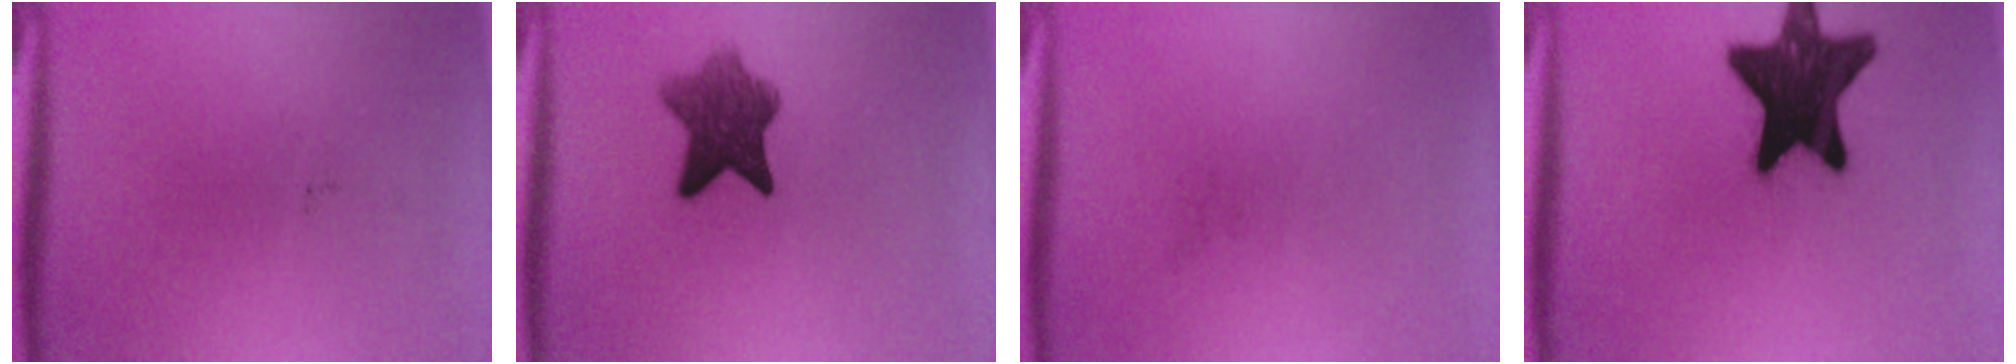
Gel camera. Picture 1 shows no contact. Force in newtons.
{"total": 7.2}
{"total": 0.0}
{"total": 16.7}